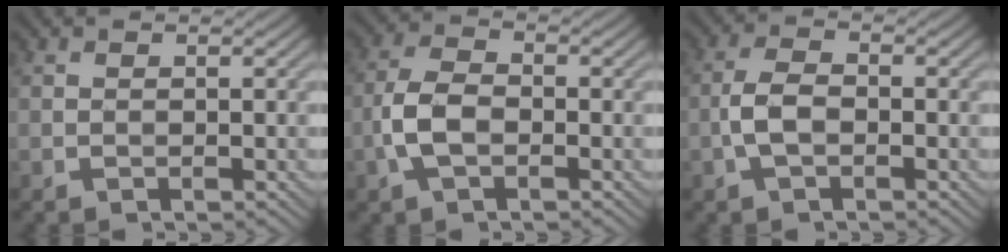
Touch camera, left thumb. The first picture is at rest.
{"total": 5.1, "force": [-1.6, 2.8, 4.0], "torque": [-0.095, 0.004, -0.040]}
{"total": 3.7, "force": [-1.2, 1.8, 3.0], "torque": [-0.068, 0.006, -0.030]}